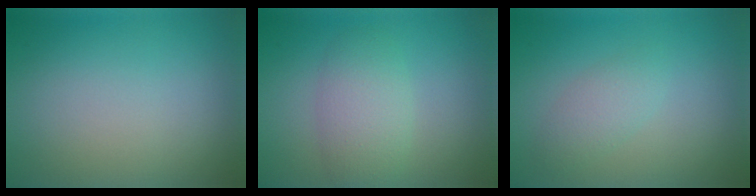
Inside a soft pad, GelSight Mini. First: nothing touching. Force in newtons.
{"total": 3.7, "press": 3.7, "slide": 0.1}
{"total": 1.9, "press": 1.9, "slide": 0.1}